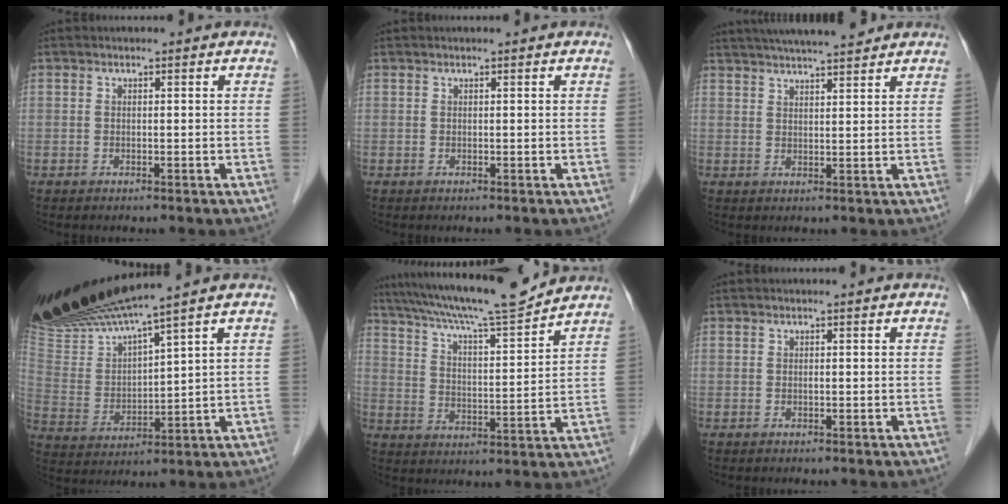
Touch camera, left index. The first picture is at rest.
{"total": 1.5, "force": [1.2, 0.0, 0.9], "torque": [-0.016, 0.025, 0.024]}
{"total": 13.5, "force": [11.9, 1.0, 6.3], "torque": [-0.110, 0.031, 0.181]}
{"total": 16.0, "force": [13.9, -0.5, 7.9], "torque": [-0.159, -0.005, 0.275]}
{"total": 17.3, "force": [15.5, -0.3, 7.5], "torque": [-0.136, -0.001, 0.246]}
{"total": 0.8, "force": [0.4, 0.1, 0.7], "torque": [-0.018, 0.011, 0.008]}